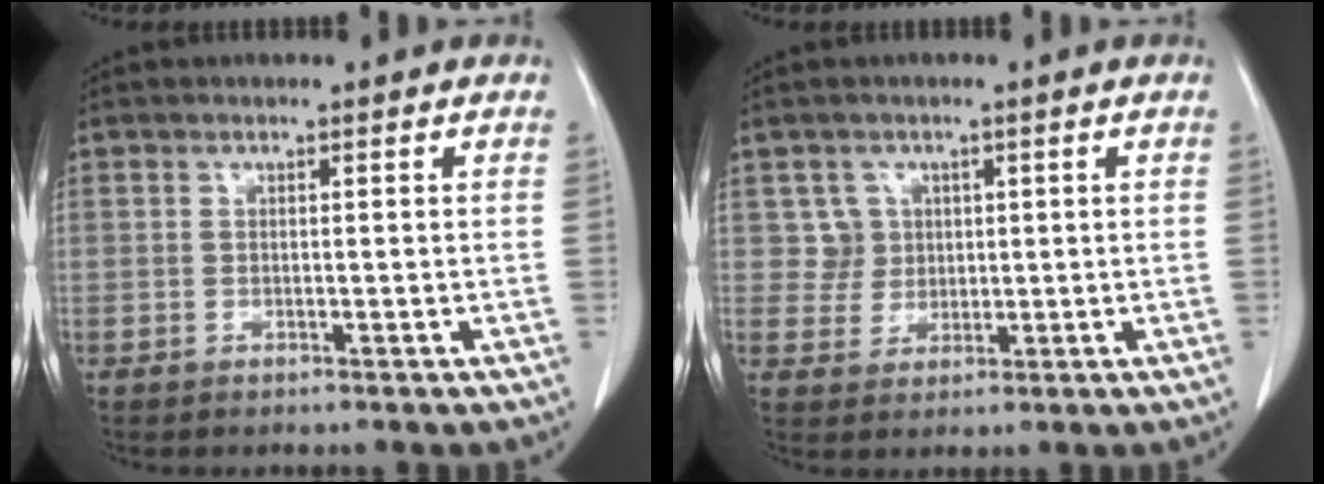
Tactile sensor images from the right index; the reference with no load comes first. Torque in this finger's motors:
{"motor_torque": [-0.06, 0.01, 0.00, 0.00]}